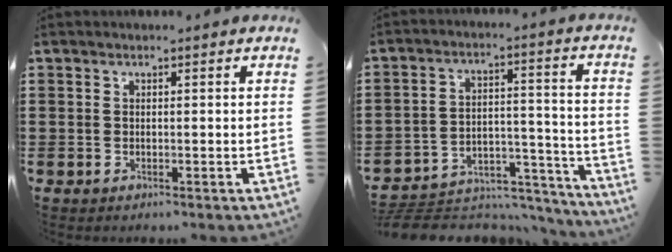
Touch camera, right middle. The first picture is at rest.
{"total": 6.5, "force": [-6.0, 2.1, 1.1], "torque": [-0.013, 0.020, -0.118]}